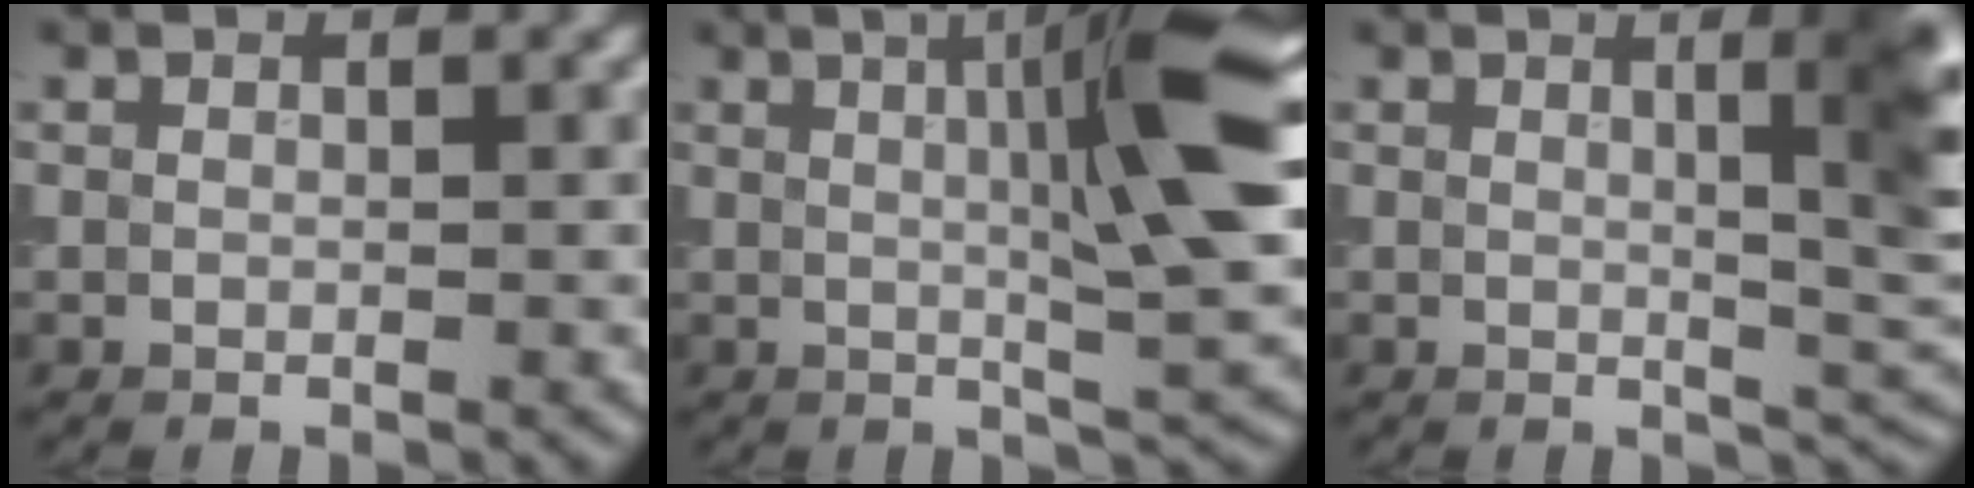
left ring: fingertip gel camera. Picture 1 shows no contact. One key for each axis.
{"total": 10.6, "fx": 2.0, "fy": 1.6, "fz": 10.3, "tx": -0.127, "ty": 0.011, "tz": 0.027}
{"total": 7.7, "fx": 1.8, "fy": 1.9, "fz": 7.2, "tx": -0.072, "ty": 0.004, "tz": 0.028}